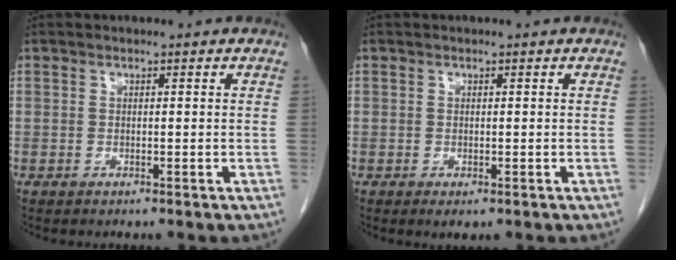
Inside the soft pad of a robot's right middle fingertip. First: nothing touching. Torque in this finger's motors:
{"motor_torque": [0.27, 0.07, -0.02, 0.01]}